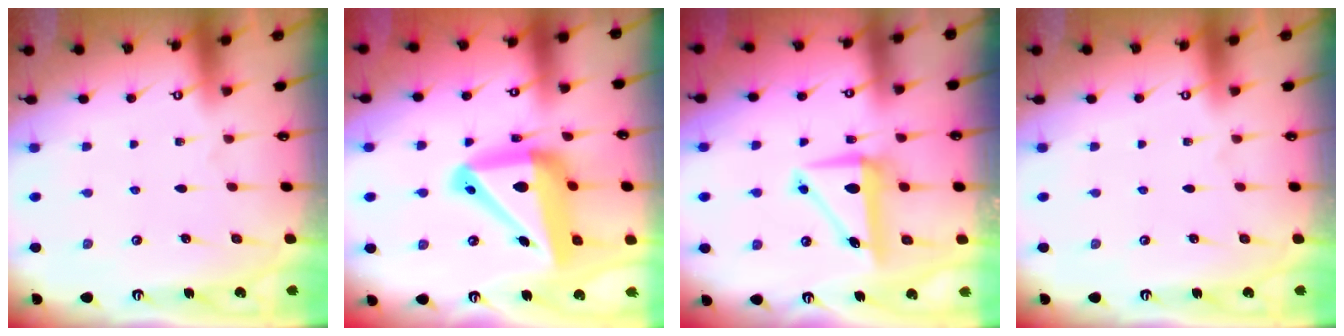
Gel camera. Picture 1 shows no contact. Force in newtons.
{"total": 19.6, "press": 19.5, "slide": 2.0}
{"total": 7.2, "press": 7.1, "slide": 1.3}
{"total": 0.0}